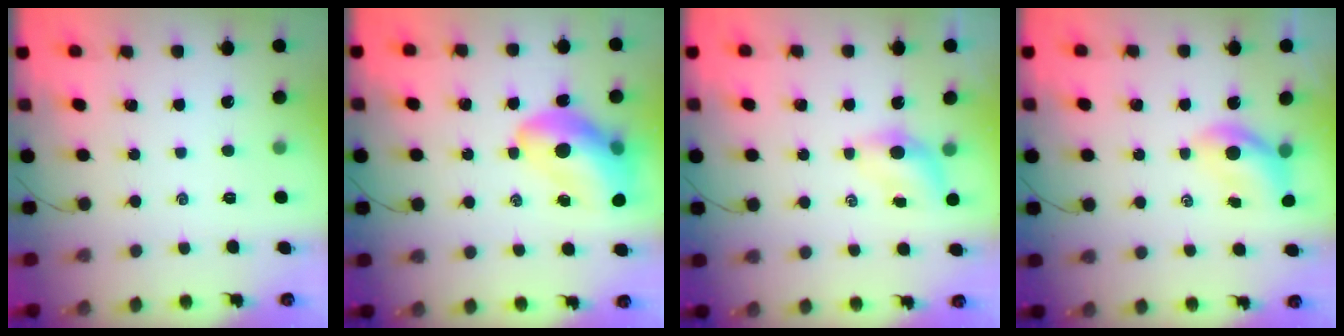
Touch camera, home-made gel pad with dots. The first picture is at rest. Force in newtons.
{"total": 14.5, "press": 13.9, "slide": 4.1}
{"total": 4.0, "press": 3.9, "slide": 0.9}
{"total": 5.4, "press": 5.4, "slide": 0.5}